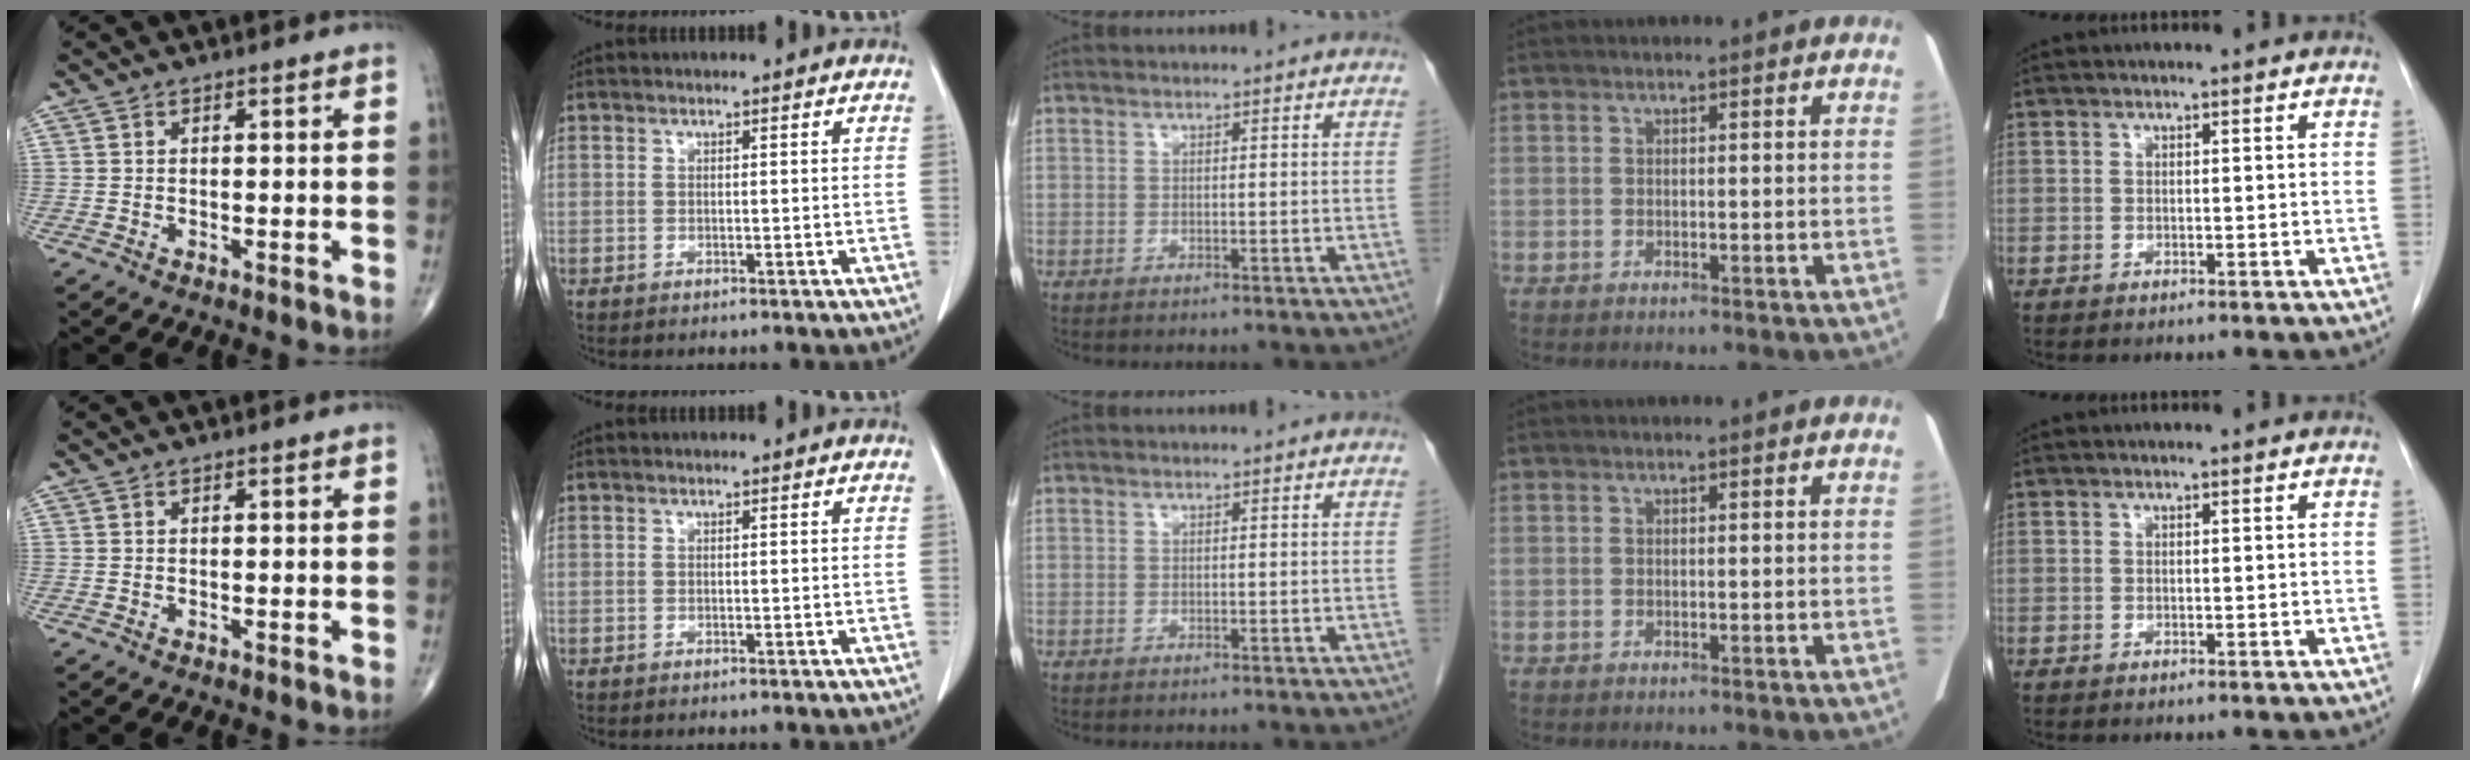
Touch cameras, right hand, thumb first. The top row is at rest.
{}